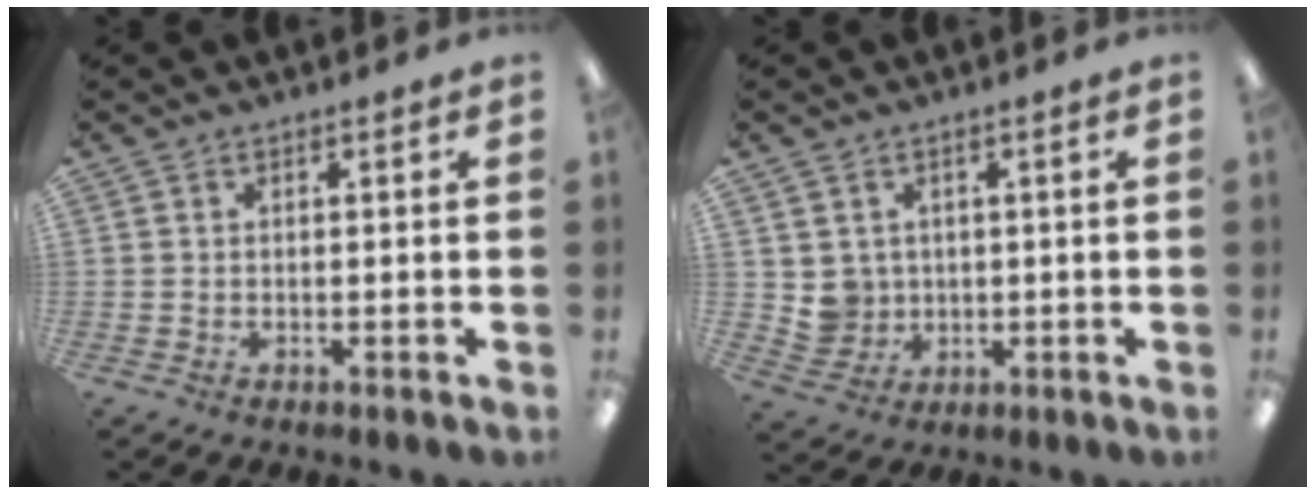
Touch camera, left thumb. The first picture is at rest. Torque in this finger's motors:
{"motor_torque": [-0.17, 0.27, 0.13, -0.13, 0.09]}